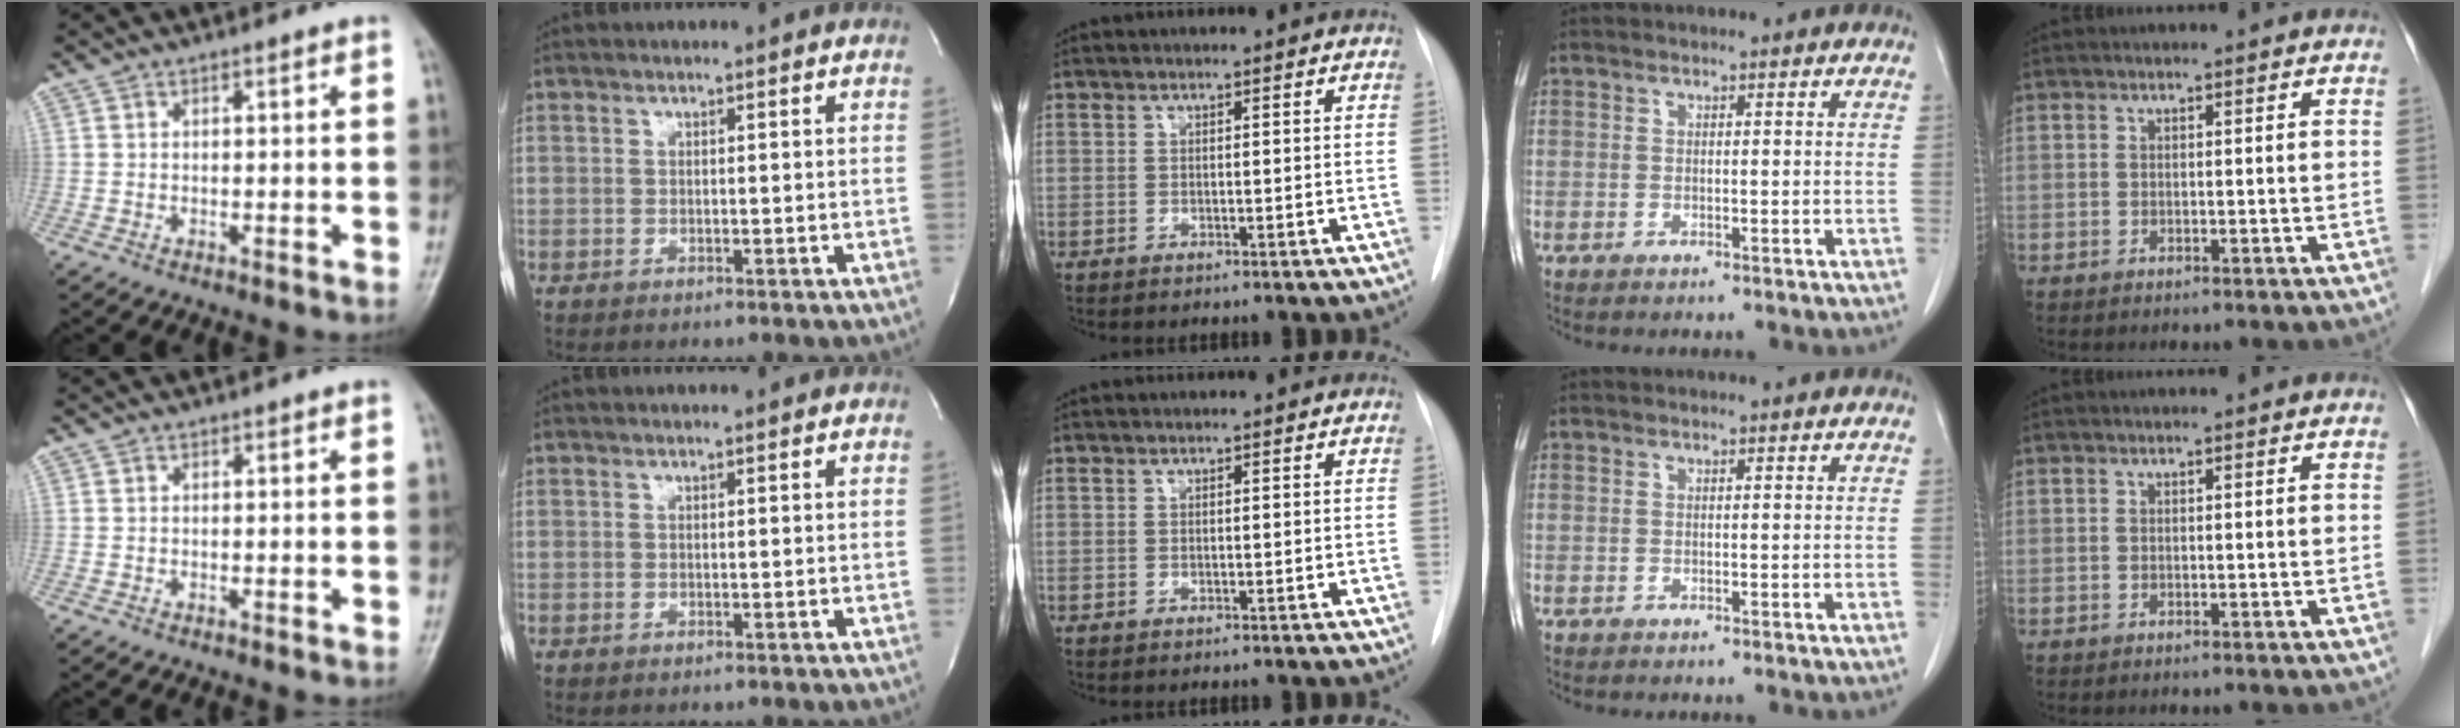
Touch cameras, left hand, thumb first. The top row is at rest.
{}